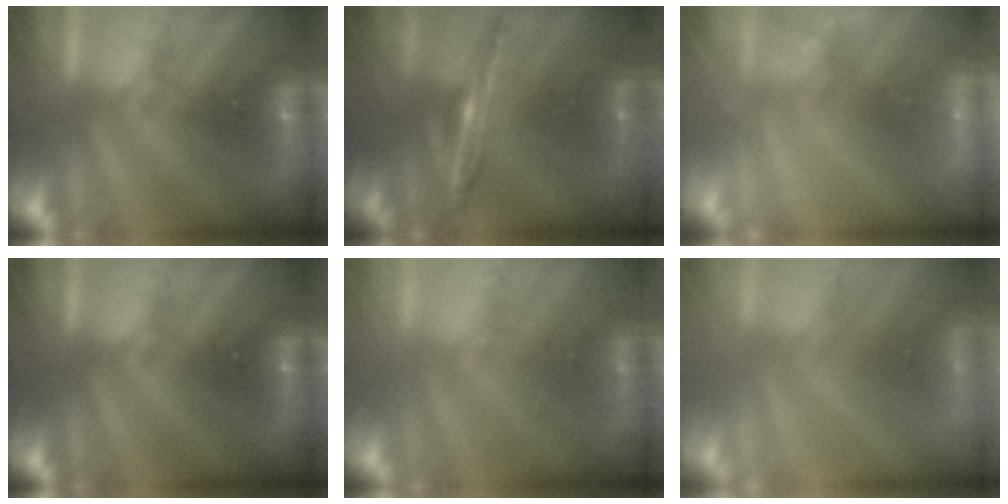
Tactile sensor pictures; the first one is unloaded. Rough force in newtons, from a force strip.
{"total": 1.5}
{"total": 2.5}
{"total": 0.0}
{"total": 2.2}
{"total": 9.1}